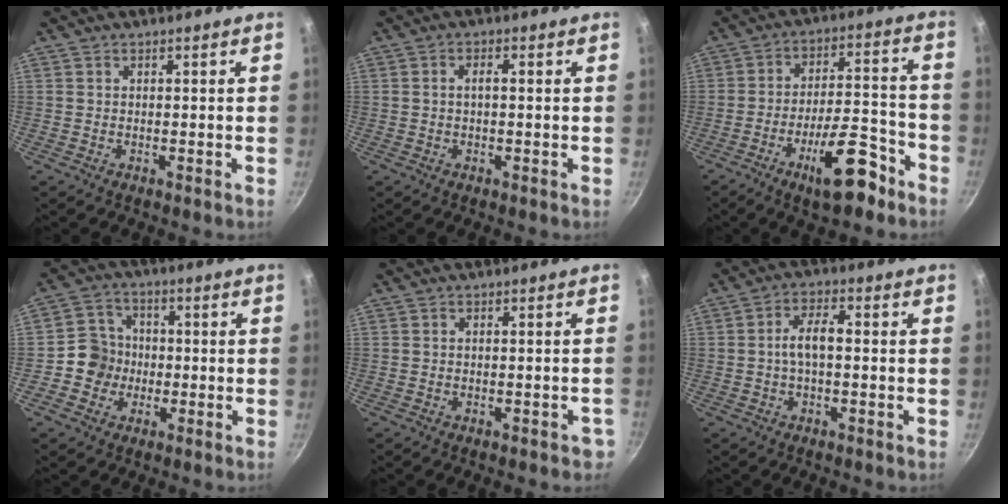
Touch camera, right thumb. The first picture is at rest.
{"total": 1.8, "force": [0.0, 0.8, 1.6], "torque": [-0.034, 0.008, -0.002]}
{"total": 13.5, "force": [-7.9, 4.7, 9.9], "torque": [-0.133, 0.059, -0.119]}
{"total": 7.3, "force": [-1.5, 6.8, 2.2], "torque": [-0.003, 0.022, -0.044]}
{"total": 2.0, "force": [-1.1, 1.0, 1.3], "torque": [-0.006, 0.018, -0.005]}
{"total": 5.3, "force": [-0.3, 2.5, 4.7], "torque": [-0.086, 0.024, -0.012]}